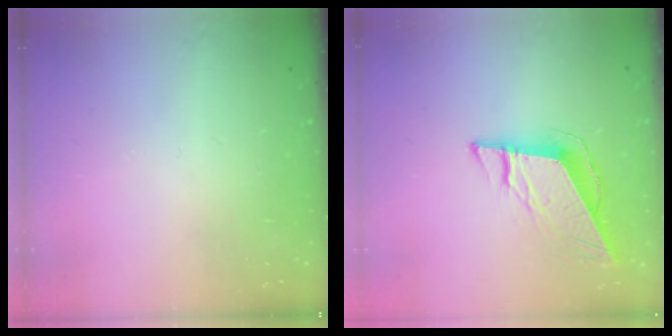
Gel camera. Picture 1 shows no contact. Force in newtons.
{"total": 9.5, "press": 9.4, "slide": 1.7}